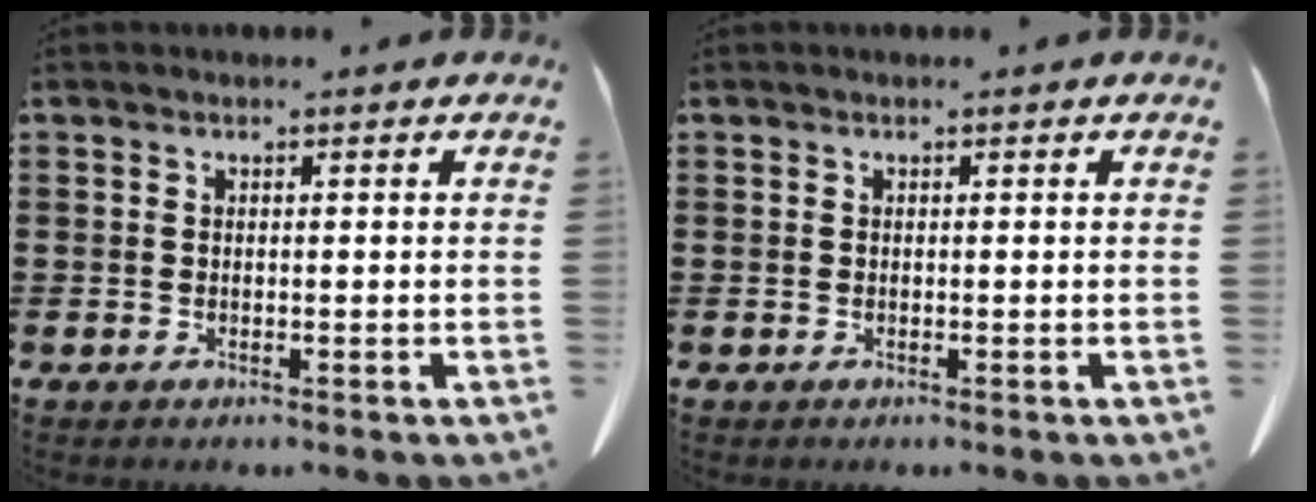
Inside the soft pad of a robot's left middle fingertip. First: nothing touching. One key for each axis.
{"total": 0.0}